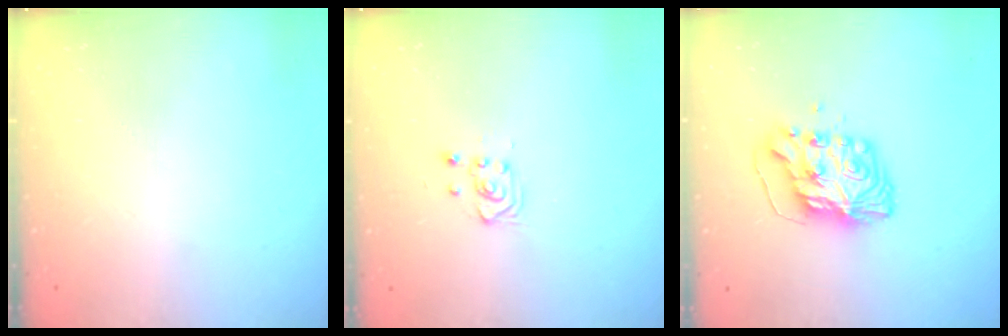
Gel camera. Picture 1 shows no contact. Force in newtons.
{"total": 2.8, "press": 2.7, "slide": 0.7}
{"total": 10.1, "press": 10.0, "slide": 1.0}